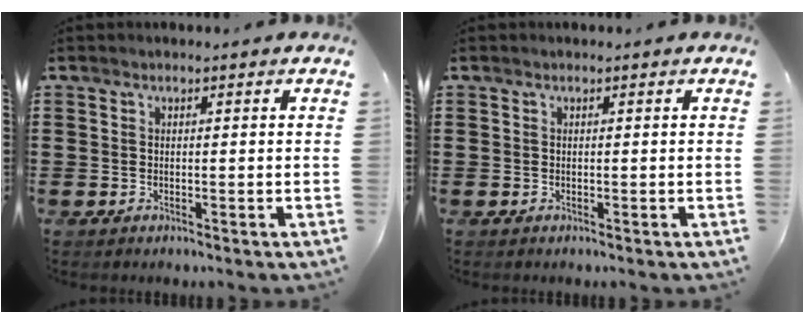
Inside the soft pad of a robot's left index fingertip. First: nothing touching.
{"total": 0.0}